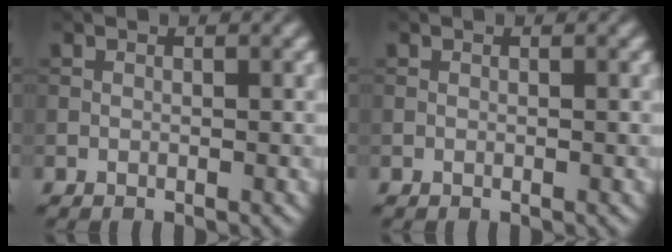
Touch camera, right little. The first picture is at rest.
{"total": 0.0}